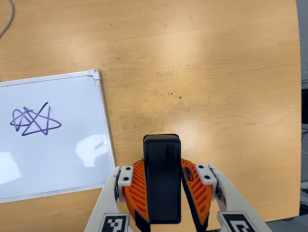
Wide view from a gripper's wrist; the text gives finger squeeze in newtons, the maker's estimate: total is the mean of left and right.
{"total": 5.5, "left": 4.7, "right": 6.4}